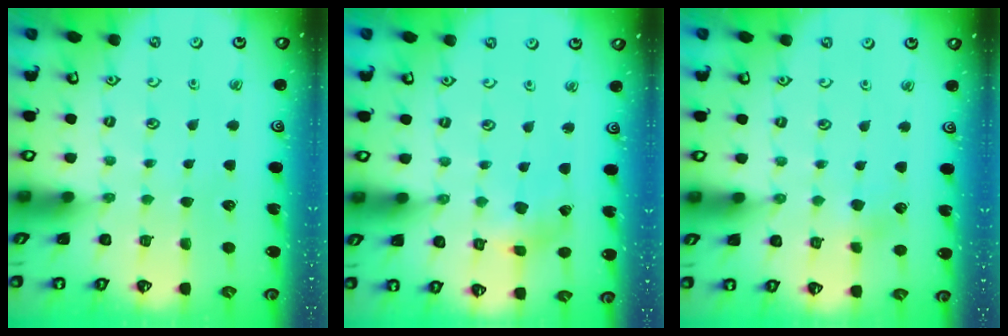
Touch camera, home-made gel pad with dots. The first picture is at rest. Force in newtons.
{"total": 1.8, "press": 1.8, "slide": 0.2}
{"total": 1.8, "press": 1.7, "slide": 0.2}